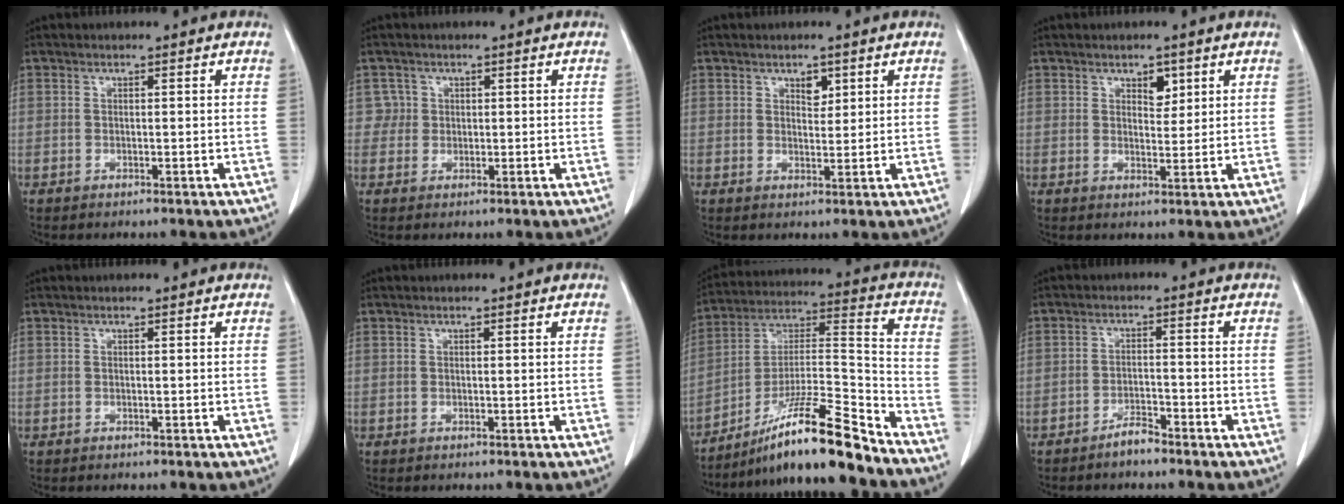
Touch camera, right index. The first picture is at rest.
{"total": 2.1, "force": [0.5, 2.0, -0.4], "torque": [0.024, 0.003, 0.003]}
{"total": 2.2, "force": [1.2, 1.2, 1.3], "torque": [-0.015, -0.003, 0.022]}
{"total": 2.7, "force": [1.5, 1.5, 1.6], "torque": [-0.020, -0.003, 0.025]}
{"total": 0.0}
{"total": 0.0}
{"total": 17.1, "force": [-13.2, -0.4, 10.8], "torque": [-0.199, 0.002, -0.230]}
{"total": 2.8, "force": [-2.5, 0.7, 1.1], "torque": [-0.022, 0.001, -0.044]}